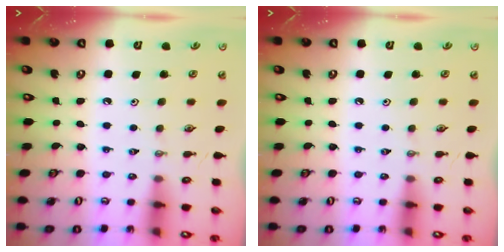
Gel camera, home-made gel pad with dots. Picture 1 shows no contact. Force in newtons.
{"total": 0.0}